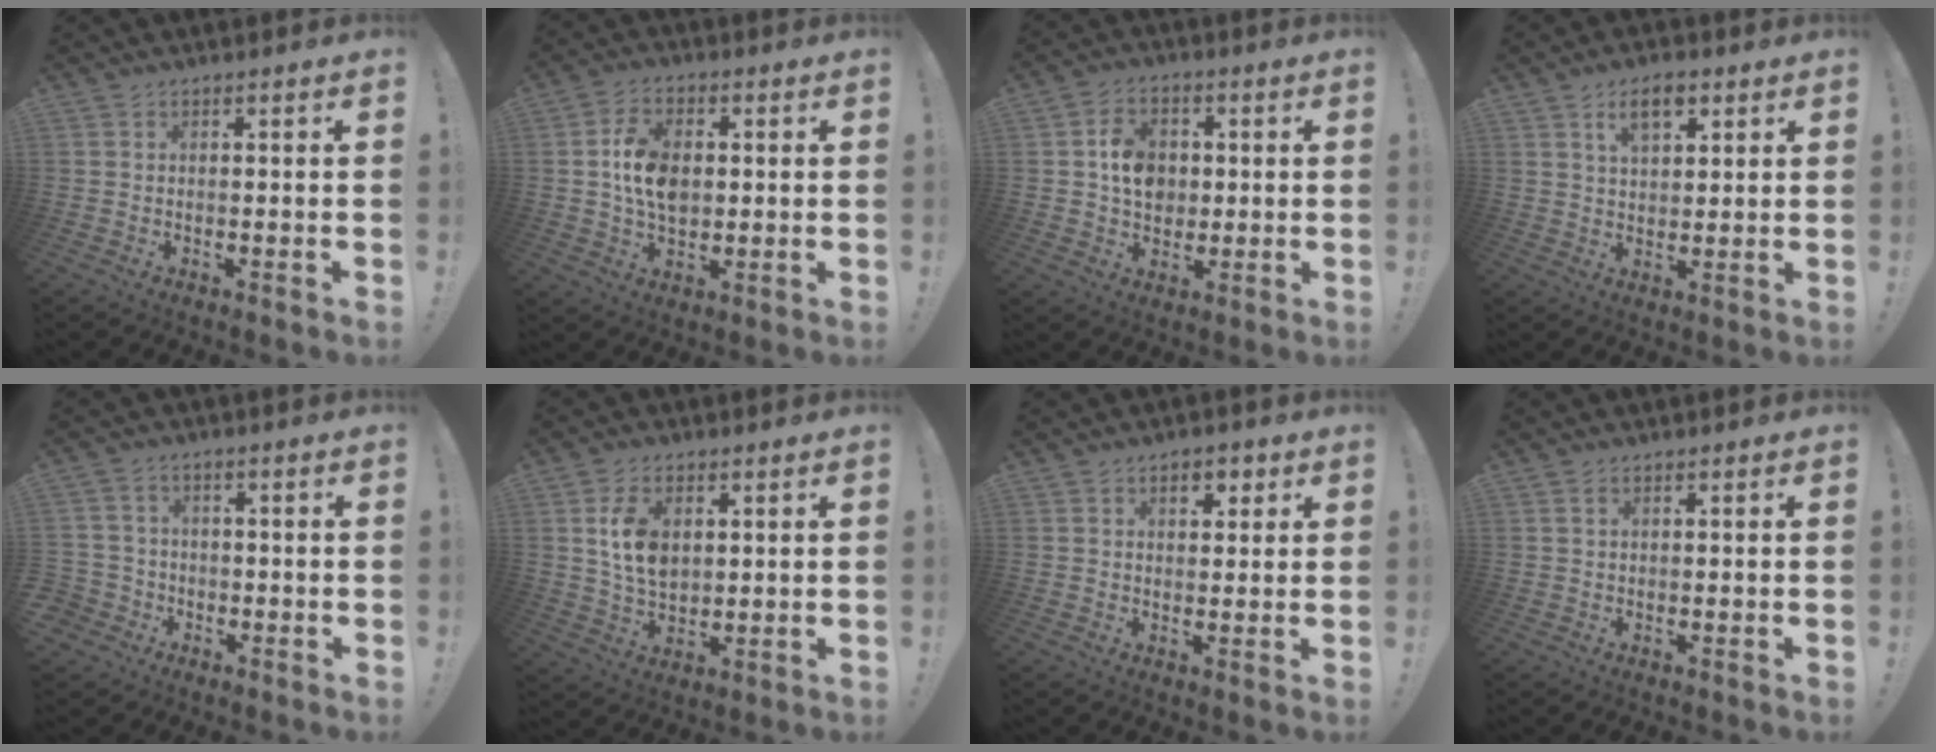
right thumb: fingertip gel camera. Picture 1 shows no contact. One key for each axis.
{"total": 10.7, "fx": 0.6, "fy": 7.6, "fz": 7.6, "tx": -0.125, "ty": 0.013, "tz": 0.014}
{"total": 9.4, "fx": 0.8, "fy": 7.8, "fz": 5.2, "tx": -0.078, "ty": 0.010, "tz": 0.019}
{"total": 6.9, "fx": 3.6, "fy": 3.6, "fz": 4.5, "tx": -0.074, "ty": -0.005, "tz": 0.064}
{"total": 5.1, "fx": -1.6, "fy": 4.7, "fz": 1.2, "tx": -0.029, "ty": 0.020, "tz": -0.025}
{"total": 9.6, "fx": 2.6, "fy": 6.5, "fz": 6.6, "tx": -0.118, "ty": 0.001, "tz": 0.048}
{"total": 4.1, "fx": 1.8, "fy": 2.7, "fz": 2.5, "tx": -0.026, "ty": -0.001, "tz": 0.026}
{"total": 0.9, "fx": 0.4, "fy": 0.4, "fz": 0.6, "tx": -0.020, "ty": 0.004, "tz": 0.009}